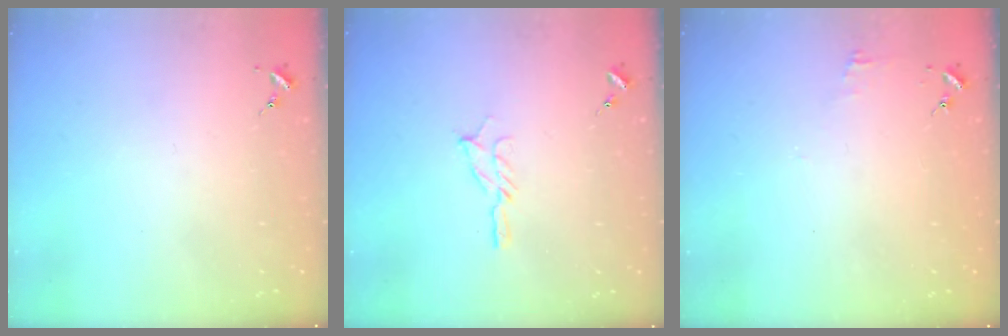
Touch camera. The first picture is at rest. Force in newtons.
{"total": 5.6, "press": 5.6, "slide": 0.5}
{"total": 3.7, "press": 3.7, "slide": 0.3}